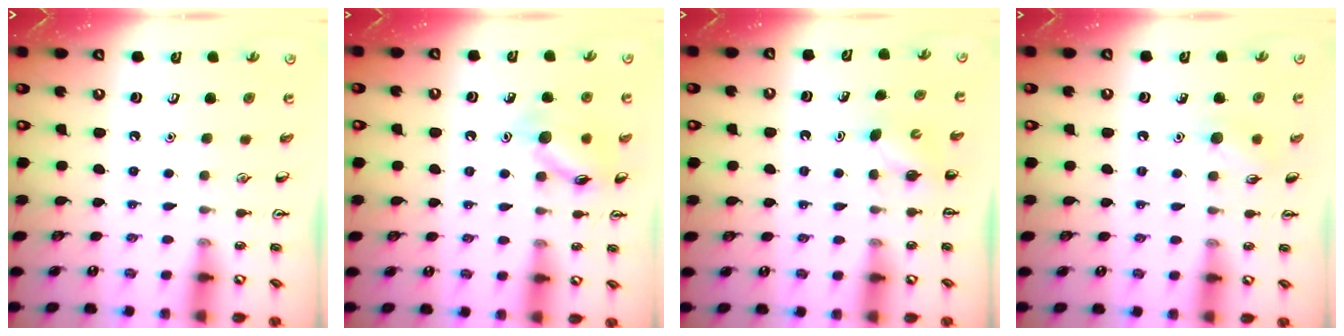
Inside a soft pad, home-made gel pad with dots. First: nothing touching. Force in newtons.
{"total": 10.7, "press": 10.6, "slide": 0.6}
{"total": 2.3, "press": 2.2, "slide": 0.7}
{"total": 6.1, "press": 5.9, "slide": 1.5}